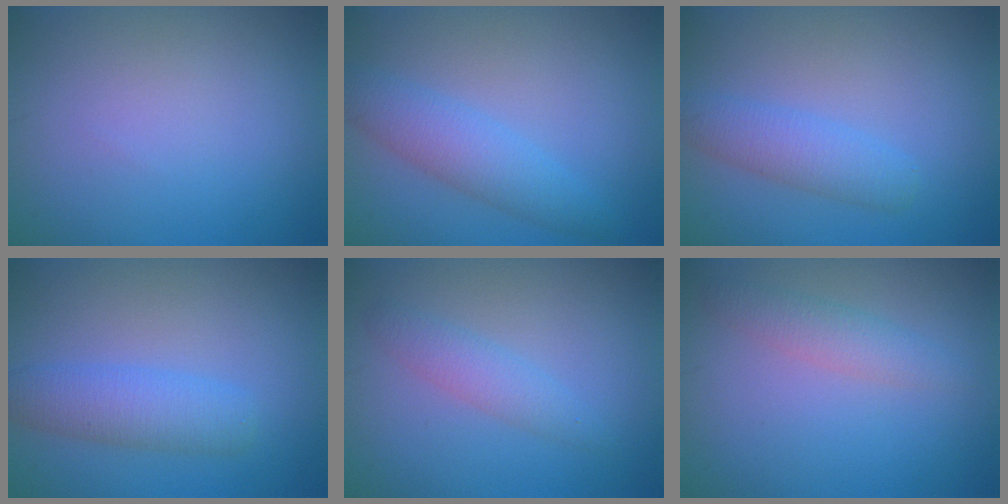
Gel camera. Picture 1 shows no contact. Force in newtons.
{"total": 3.5, "press": 3.5, "slide": 0.1}
{"total": 3.0, "press": 3.0, "slide": 0.1}
{"total": 3.7, "press": 3.7, "slide": 0.2}
{"total": 2.1, "press": 2.1, "slide": 0.2}
{"total": 1.3, "press": 1.3, "slide": 0.3}